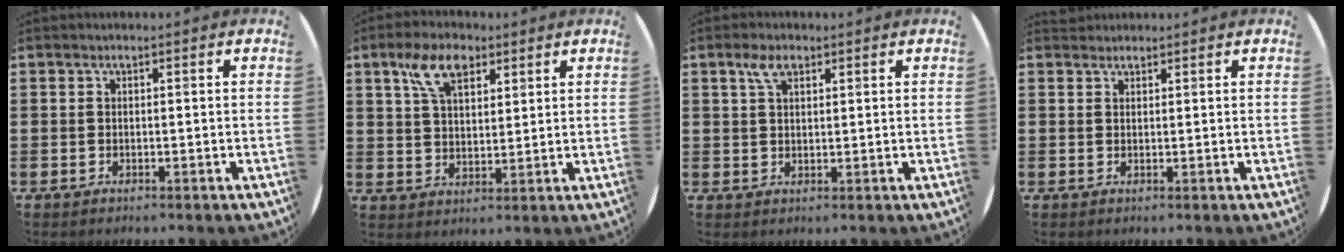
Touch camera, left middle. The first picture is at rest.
{"total": 7.2, "force": [4.3, 3.7, 4.3], "torque": [-0.082, 0.007, 0.077]}
{"total": 3.1, "force": [2.0, 1.5, 1.9], "torque": [-0.044, 0.006, 0.036]}
{"total": 1.0, "force": [1.0, 0.3, -0.1], "torque": [0.001, 0.002, 0.020]}